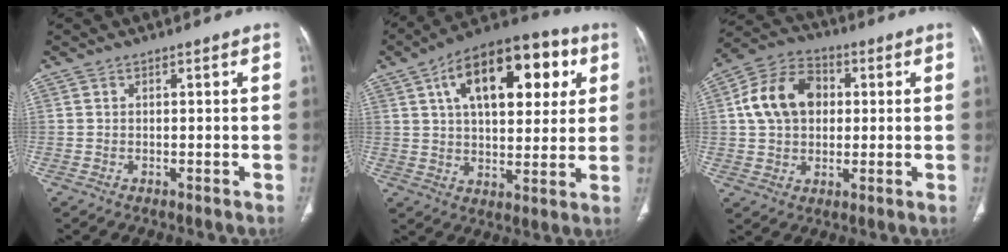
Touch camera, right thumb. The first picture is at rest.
{"total": 22.2, "force": [7.9, 11.4, 17.3], "torque": [-0.227, 0.009, 0.117]}
{"total": 13.4, "force": [2.1, 9.9, 8.7], "torque": [-0.137, 0.017, 0.028]}